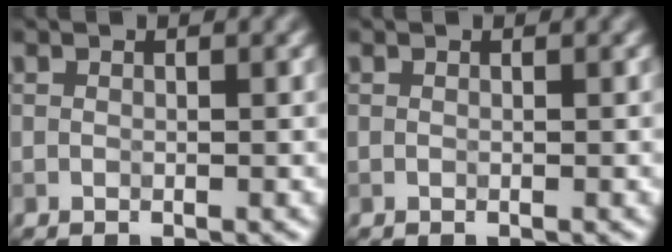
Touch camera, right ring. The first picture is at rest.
{"total": 0.0}